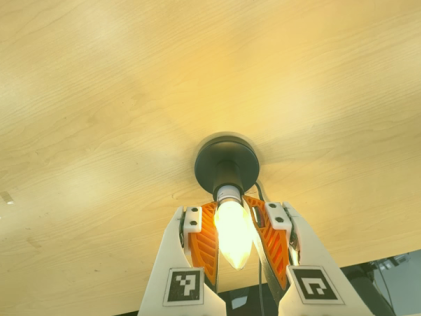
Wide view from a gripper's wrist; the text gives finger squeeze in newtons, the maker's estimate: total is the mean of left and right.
{"total": 15.9, "left": 16.7, "right": 15.0}